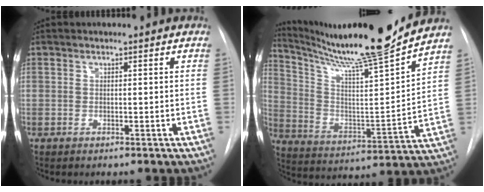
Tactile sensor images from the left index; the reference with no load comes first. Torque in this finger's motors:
{"motor_torque": [0.93, -1.20, 0.15, 0.07]}